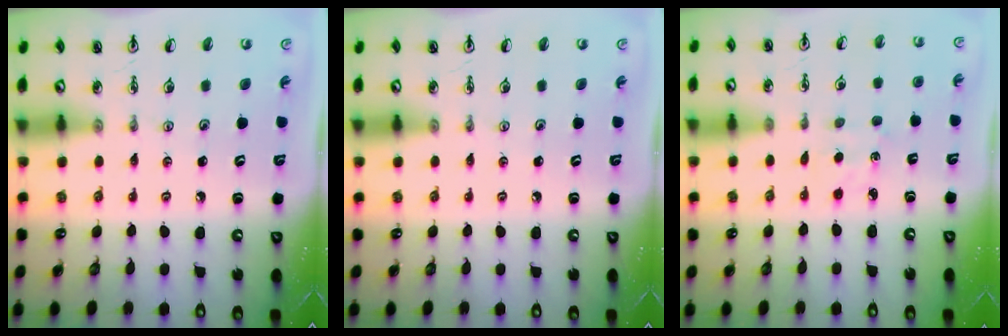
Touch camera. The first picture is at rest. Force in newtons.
{"total": 0.0}
{"total": 2.2, "press": 2.2, "slide": 0.3}